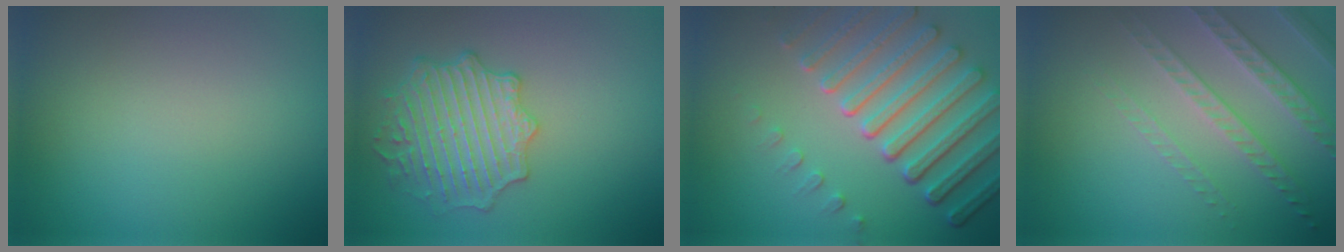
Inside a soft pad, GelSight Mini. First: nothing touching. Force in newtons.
{"total": 4.3, "press": 4.3, "slide": 0.8}
{"total": 7.7, "press": 5.7, "slide": 5.2}
{"total": 4.6, "press": 3.3, "slide": 3.3}